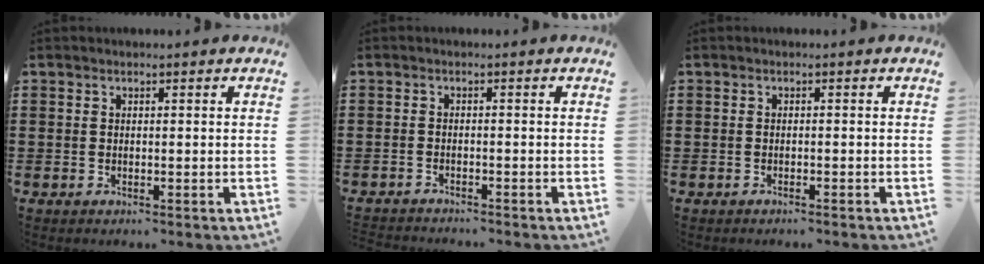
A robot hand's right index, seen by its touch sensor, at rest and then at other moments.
{"total": 1.2, "force": [-1.2, 0.0, -0.2], "torque": [0.000, 0.004, -0.026]}
{"total": 0.5, "force": [-0.5, -0.1, 0.2], "torque": [-0.005, -0.002, -0.009]}